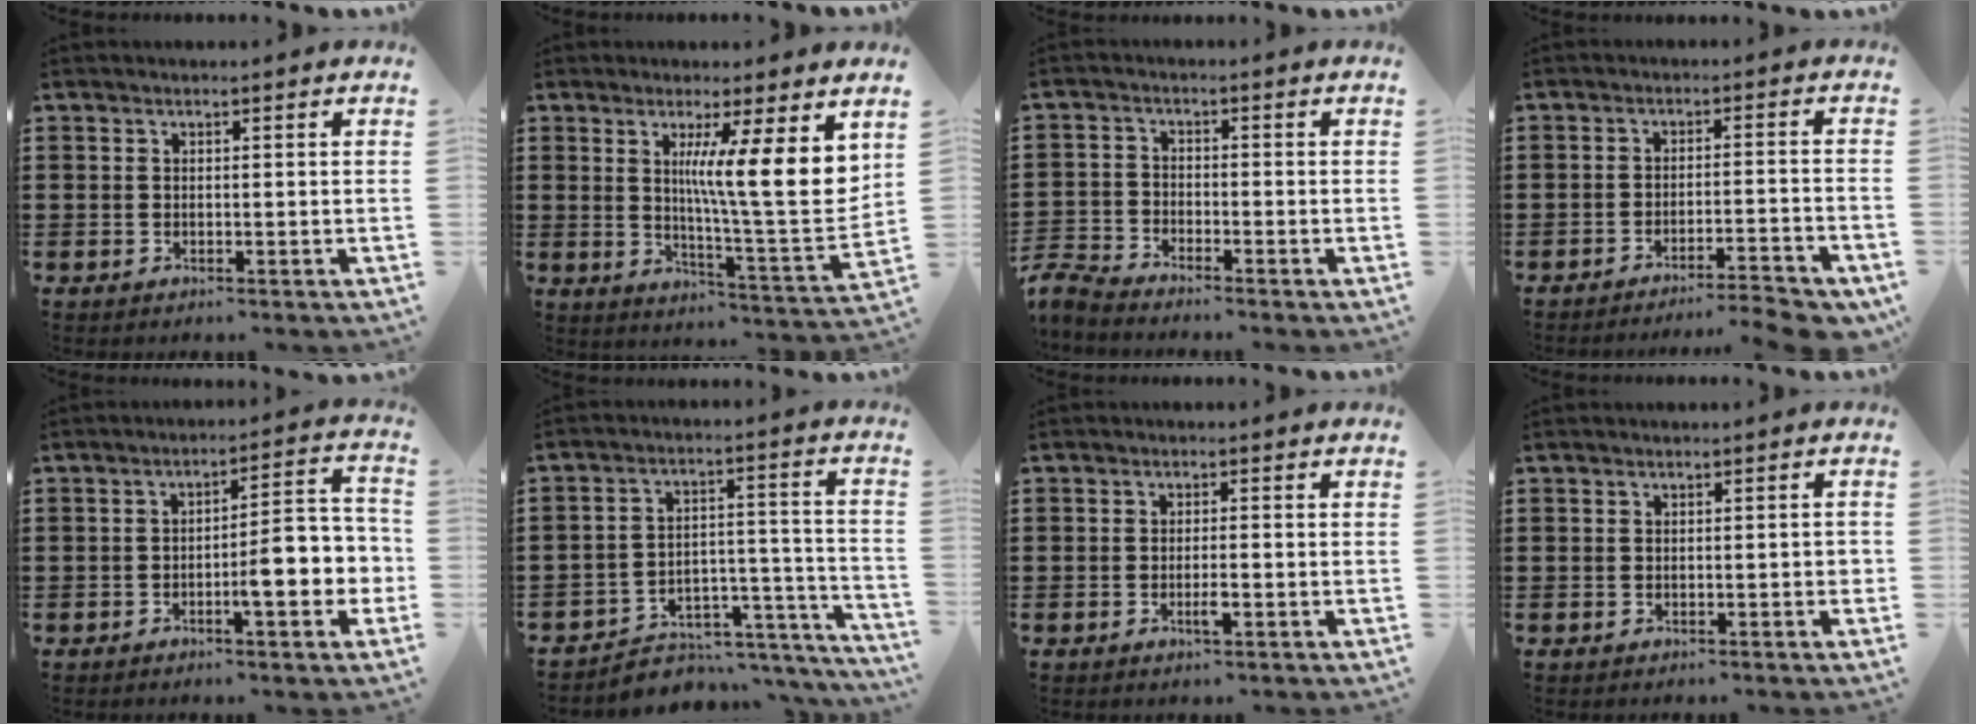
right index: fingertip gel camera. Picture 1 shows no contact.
{"total": 11.5, "force": [4.1, 1.2, 10.7], "torque": [-0.166, -0.031, 0.060]}
{"total": 3.4, "force": [-3.4, 0.4, 0.2], "torque": [-0.030, -0.004, -0.078]}
{"total": 4.3, "force": [-3.9, -0.3, 1.7], "torque": [-0.028, -0.010, -0.079]}
{"total": 8.2, "force": [-2.6, 1.9, 7.5], "torque": [-0.099, -0.015, -0.049]}
{"total": 4.5, "force": [-3.8, 2.2, 0.9], "torque": [-0.021, 0.008, -0.078]}
{"total": 2.3, "force": [-1.0, 0.4, 2.0], "torque": [-0.042, -0.003, -0.020]}
{"total": 0.9, "force": [-0.2, 0.3, 0.8], "torque": [-0.015, -0.001, -0.003]}